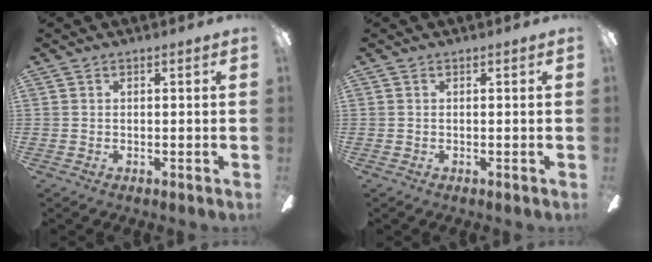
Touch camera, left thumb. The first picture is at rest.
{"total": 0.0}